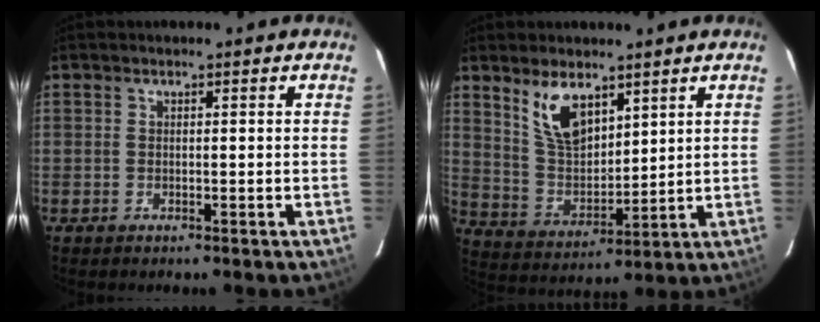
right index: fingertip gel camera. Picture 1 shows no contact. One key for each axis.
{"total": 9.8, "fx": 5.9, "fy": 4.6, "fz": 6.3, "tx": -0.117, "ty": 0.003, "tz": 0.128}